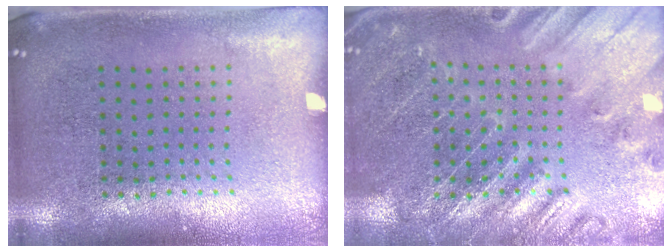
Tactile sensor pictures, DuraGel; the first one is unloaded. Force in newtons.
{"total": 2.6, "press": 2.6, "slide": 0.2}